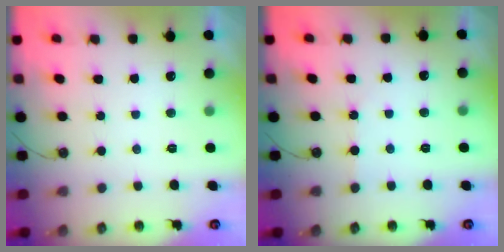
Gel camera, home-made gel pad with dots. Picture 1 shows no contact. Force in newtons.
{"total": 1.3, "press": 1.2, "slide": 0.3}